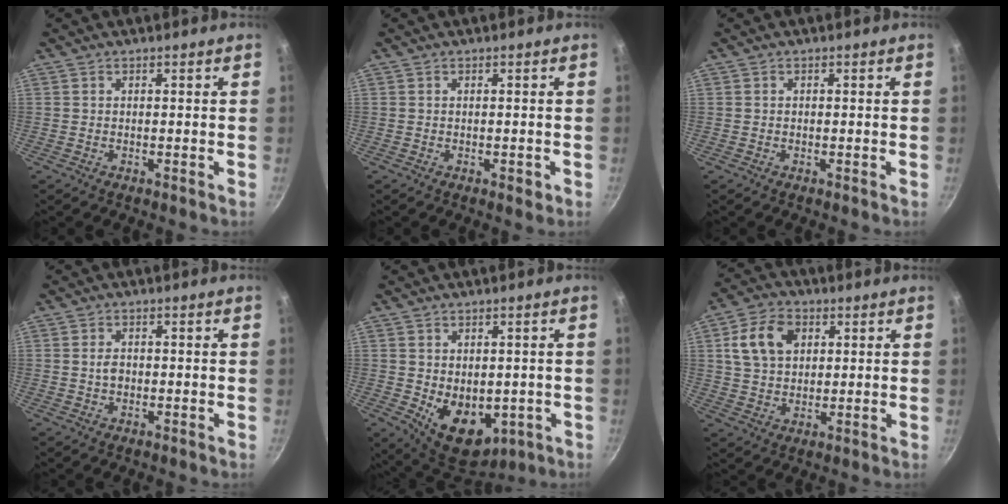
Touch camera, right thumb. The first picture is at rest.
{"total": 1.0, "force": [-0.4, 0.5, 0.8], "torque": [-0.007, -0.001, -0.004]}
{"total": 0.0}
{"total": 2.1, "force": [-0.1, 1.5, 1.5], "torque": [-0.024, 0.003, -0.002]}
{"total": 12.0, "force": [-2.7, 7.8, 8.8], "torque": [-0.105, -0.011, -0.015]}
{"total": 10.5, "force": [3.2, 7.4, 6.6], "torque": [-0.107, 0.003, 0.056]}